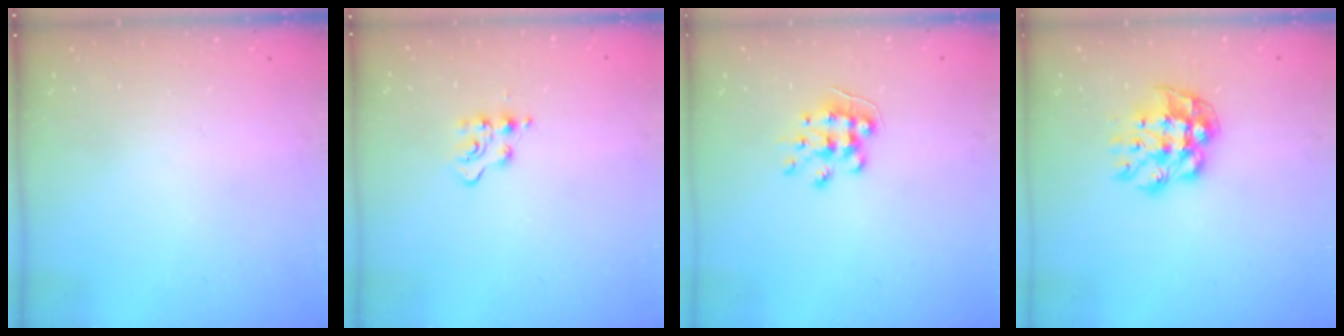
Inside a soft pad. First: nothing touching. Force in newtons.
{"total": 5.8, "press": 5.8, "slide": 0.6}
{"total": 8.2, "press": 8.2, "slide": 0.7}
{"total": 10.6, "press": 10.6, "slide": 0.9}